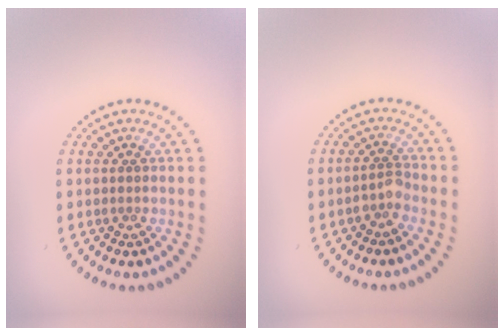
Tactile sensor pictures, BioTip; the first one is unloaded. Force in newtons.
{"total": 1.5, "press": 1.2, "slide": 0.9}